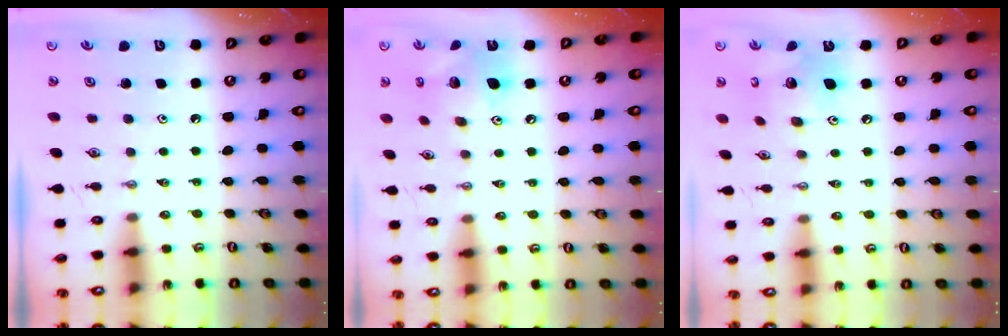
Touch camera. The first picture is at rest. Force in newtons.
{"total": 13.5, "press": 13.4, "slide": 1.2}
{"total": 13.7, "press": 13.7, "slide": 1.4}